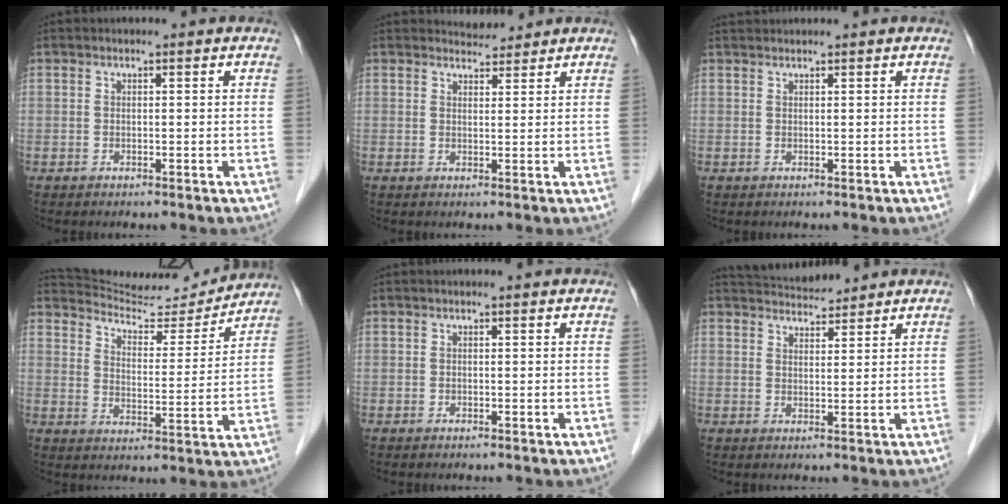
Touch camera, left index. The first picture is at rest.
{"total": 2.3, "force": [2.3, 0.4, -0.3], "torque": [-0.002, -0.001, 0.038]}
{"total": 2.3, "force": [2.3, -0.2, 0.5], "torque": [-0.005, 0.025, 0.043]}
{"total": 13.7, "force": [13.5, 1.6, 1.6], "torque": [-0.030, -0.012, 0.194]}
{"total": 0.0}
{"total": 5.7, "force": [5.6, 0.7, 1.0], "torque": [-0.023, 0.019, 0.088]}